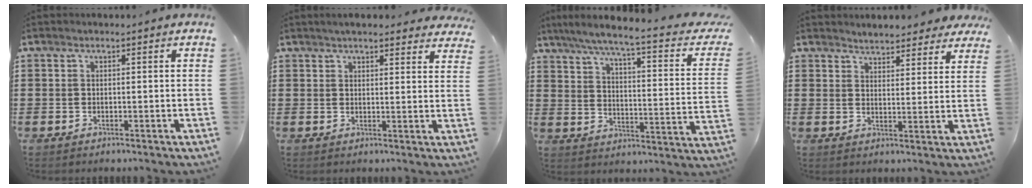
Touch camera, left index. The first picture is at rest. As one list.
[{"total": 3.4, "force": [3.3, 0.3, 0.7], "torque": [-0.023, -0.005, 0.061]}, {"total": 6.5, "force": [4.6, -0.4, 4.5], "torque": [-0.106, -0.040, 0.071]}, {"total": 3.9, "force": [3.9, 0.6, 0.1], "torque": [-0.016, -0.010, 0.073]}]